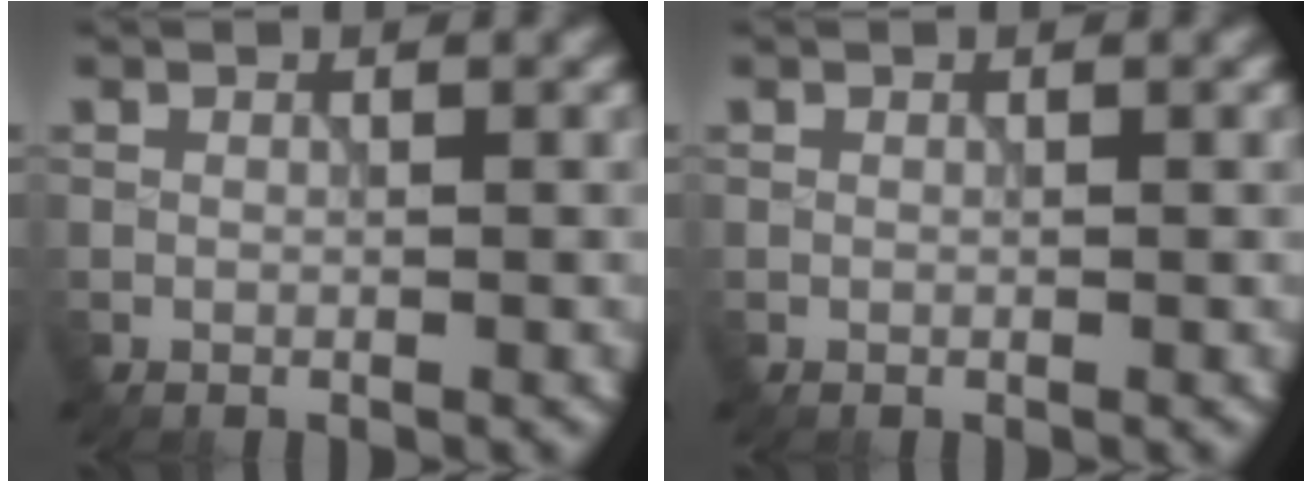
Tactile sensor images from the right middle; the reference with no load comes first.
{"total": 0.0}